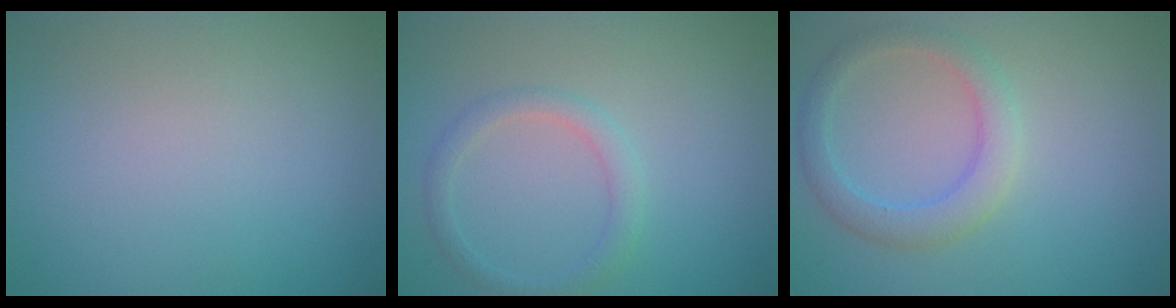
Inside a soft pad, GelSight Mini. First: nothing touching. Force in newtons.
{"total": 1.9, "press": 1.9, "slide": 0.1}
{"total": 2.9, "press": 2.9, "slide": 0.1}